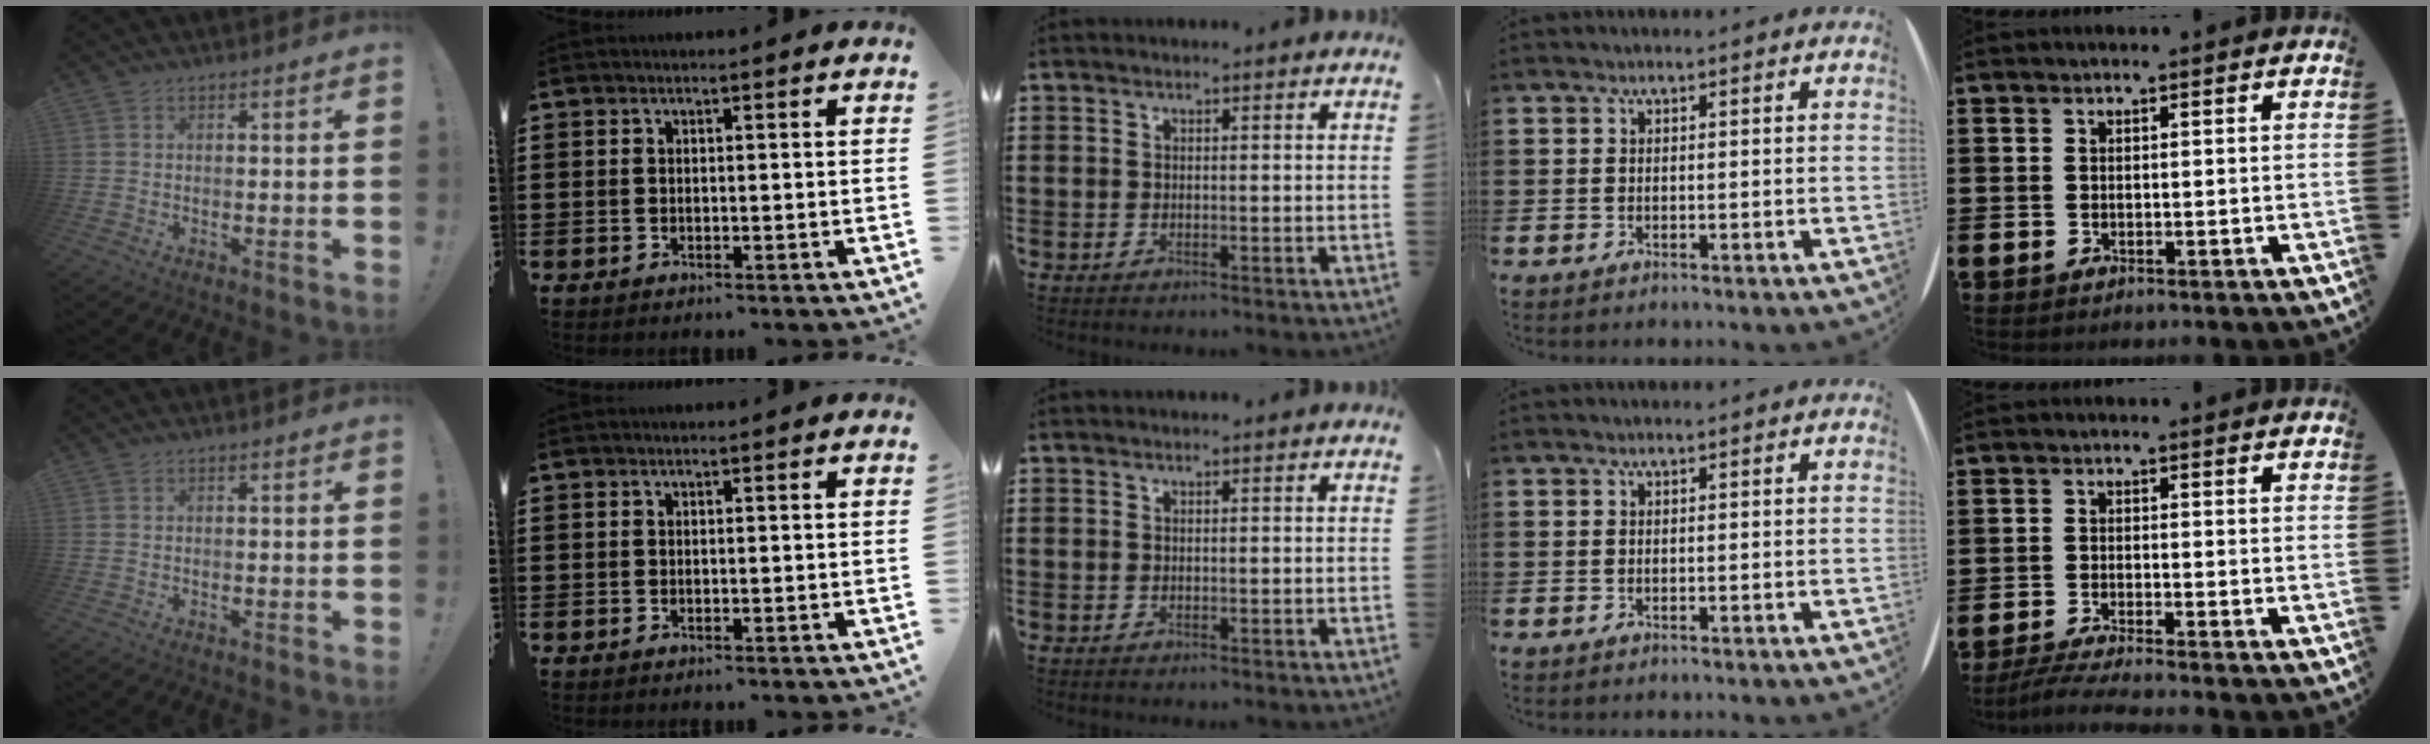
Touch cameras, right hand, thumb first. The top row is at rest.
{"little": {"total": 2.7, "force": [-2.2, -0.1, 1.5], "torque": [-0.023, -0.002, -0.040]}}